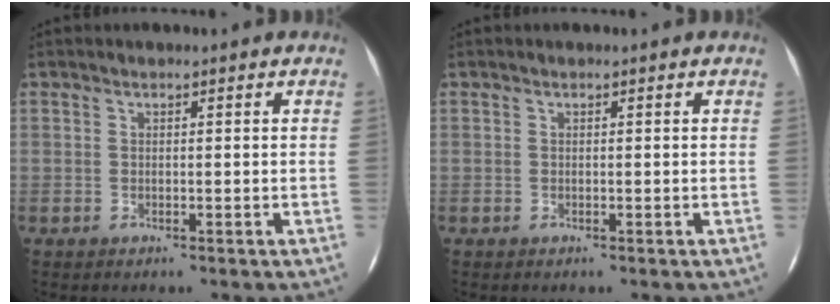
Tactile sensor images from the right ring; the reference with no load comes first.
{"total": 0.0}